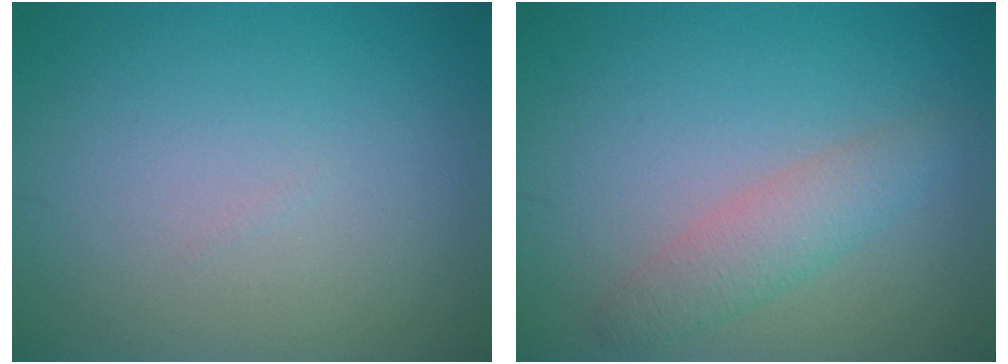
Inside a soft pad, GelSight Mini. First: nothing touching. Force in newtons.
{"total": 2.7, "press": 2.7, "slide": 0.1}